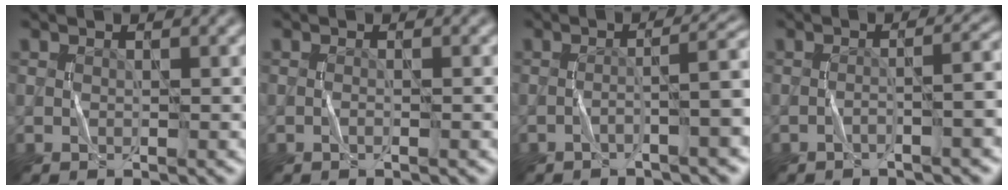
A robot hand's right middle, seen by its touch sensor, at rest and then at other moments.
{"total": 0.8, "force": [-0.4, 0.0, 0.6], "torque": [-0.013, 0.002, -0.011]}
{"total": 4.6, "force": [-2.2, 0.4, 4.0], "torque": [-0.049, 0.023, -0.042]}
{"total": 3.8, "force": [-2.0, 0.8, 3.1], "torque": [-0.030, 0.019, -0.037]}